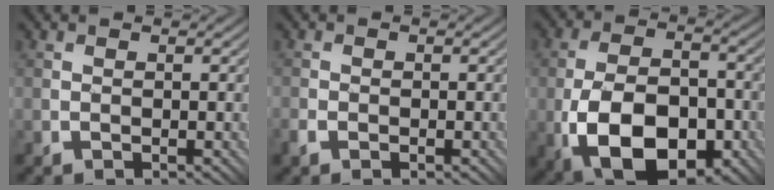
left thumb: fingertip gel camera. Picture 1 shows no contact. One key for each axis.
{"total": 2.5, "fx": -1.5, "fy": 1.3, "fz": 1.5, "tx": -0.030, "ty": -0.008, "tz": -0.033}
{"total": 13.5, "fx": -5.2, "fy": 7.6, "fz": 9.9, "tx": -0.195, "ty": -0.019, "tz": -0.095}